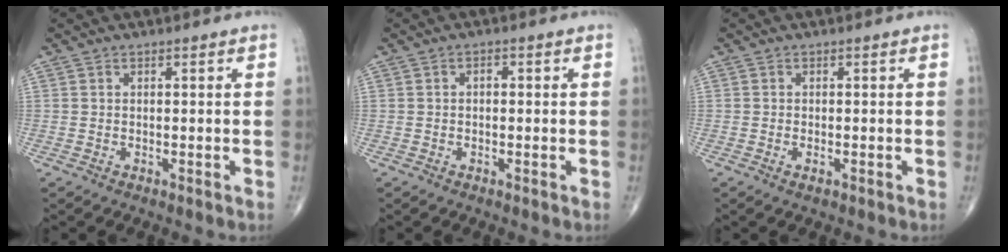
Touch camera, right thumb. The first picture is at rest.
{"total": 1.1, "force": [0.0, 0.7, 0.9], "torque": [-0.008, 0.005, -0.004]}
{"total": 1.0, "force": [-0.5, 0.4, 0.8], "torque": [-0.014, 0.000, -0.007]}